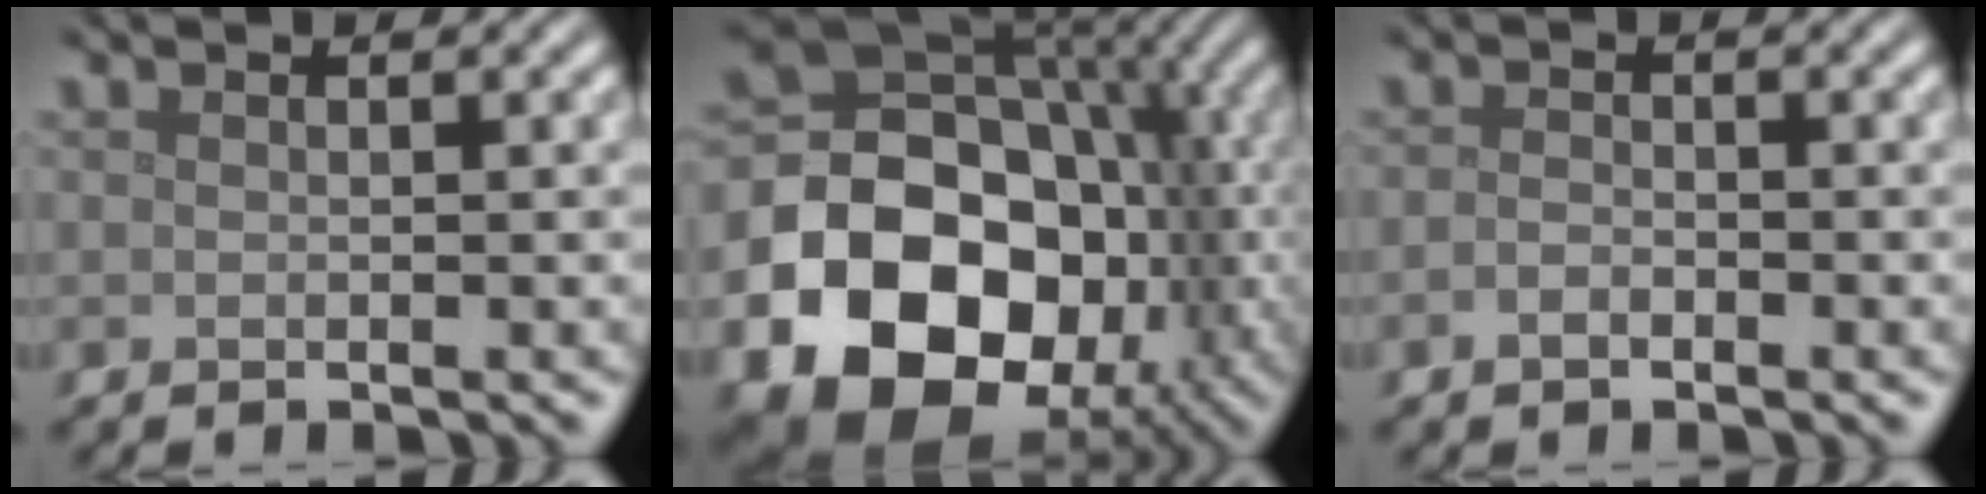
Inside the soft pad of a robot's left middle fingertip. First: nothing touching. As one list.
[{"total": 21.4, "force": [-6.8, 17.4, 10.4], "torque": [-0.163, -0.037, -0.125]}, {"total": 1.1, "force": [-0.7, 0.6, 0.7], "torque": [-0.015, 0.000, -0.015]}]